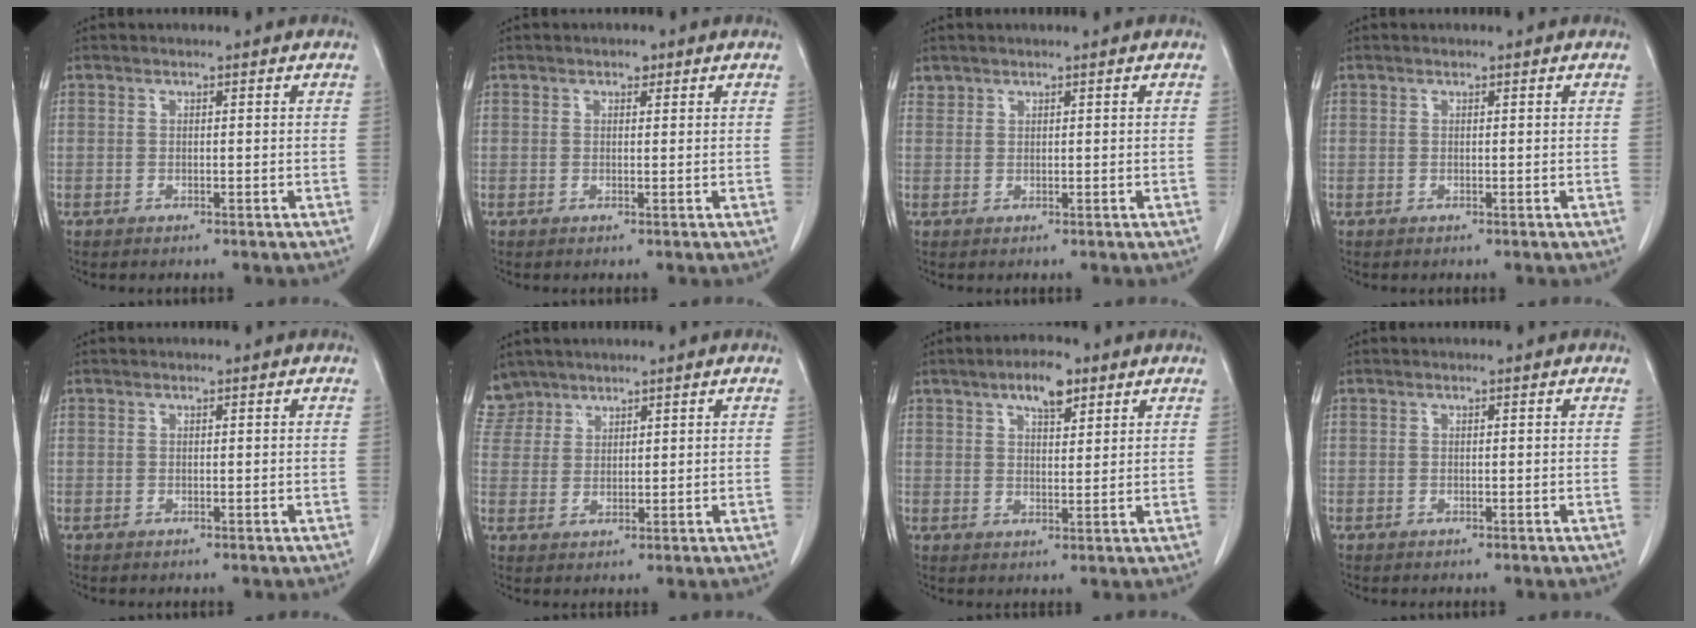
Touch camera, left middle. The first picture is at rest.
{"total": 0.9, "force": [0.6, 0.6, 0.4], "torque": [-0.007, 0.000, 0.007]}
{"total": 0.8, "force": [0.8, 0.3, -0.1], "torque": [0.003, 0.003, 0.016]}
{"total": 0.0}
{"total": 0.0}
{"total": 5.1, "force": [4.3, 2.6, -0.5], "torque": [0.013, 0.007, 0.090]}
{"total": 5.8, "force": [3.6, 2.0, 4.1], "torque": [-0.069, 0.006, 0.057]}
{"total": 0.0}